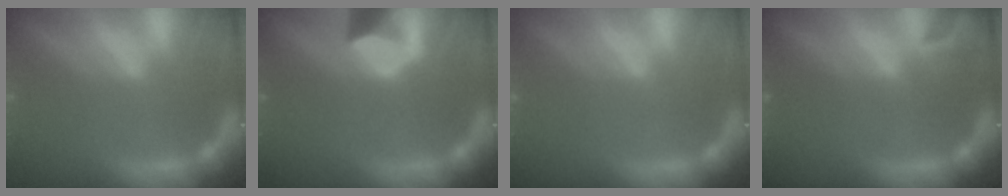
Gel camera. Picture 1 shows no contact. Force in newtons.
{"total": 3.0}
{"total": 0.0}
{"total": 1.9}